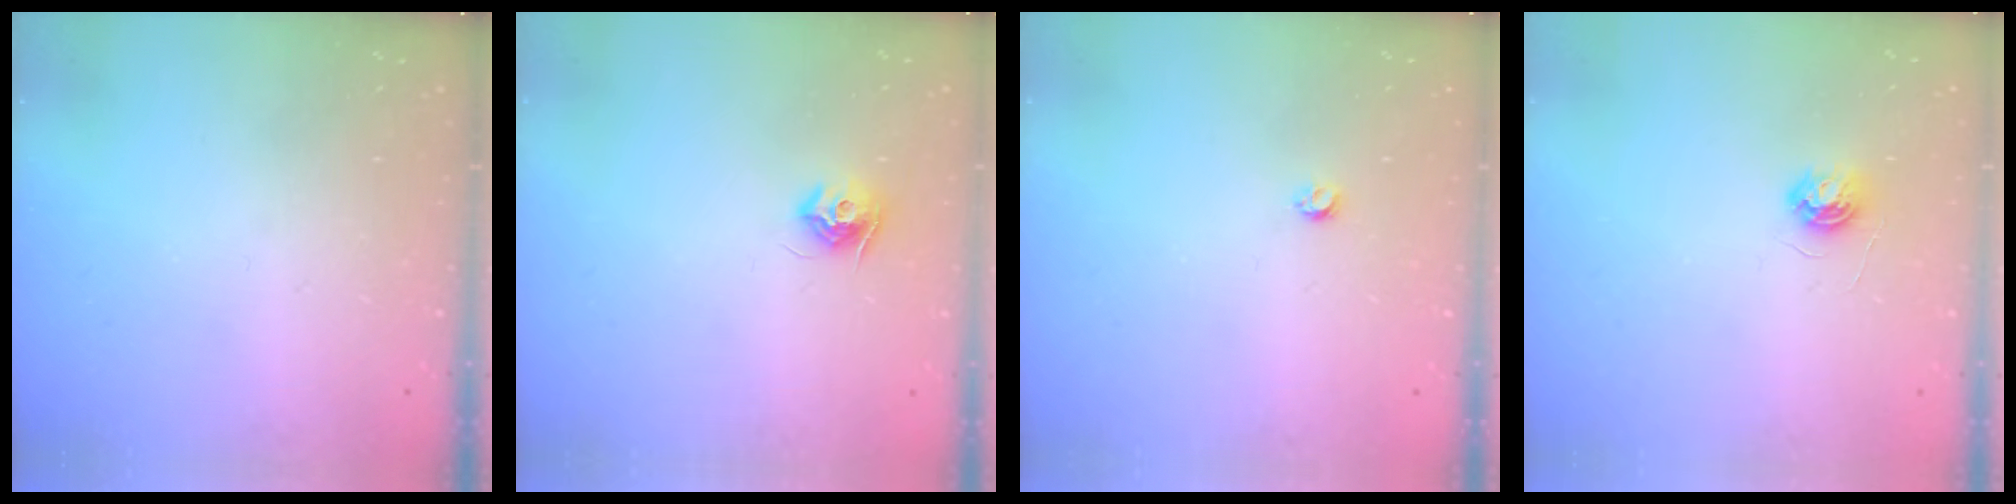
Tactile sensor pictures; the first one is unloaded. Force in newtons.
{"total": 8.2, "press": 8.2, "slide": 0.1}
{"total": 2.9, "press": 2.8, "slide": 0.5}
{"total": 5.2, "press": 5.2, "slide": 0.5}